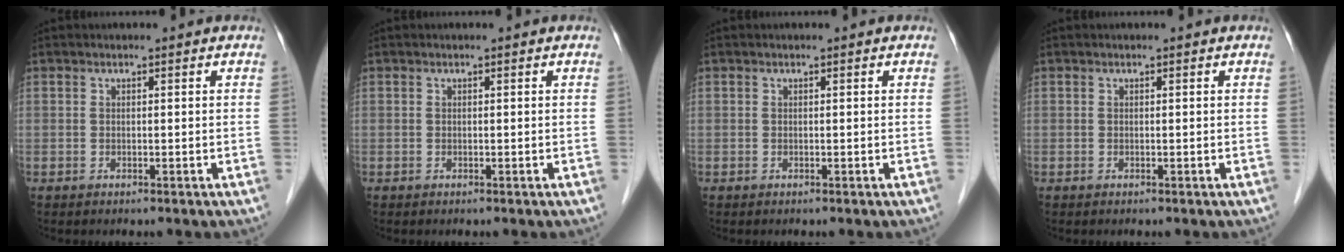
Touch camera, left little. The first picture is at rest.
{"total": 0.0}
{"total": 0.0}
{"total": 0.0}